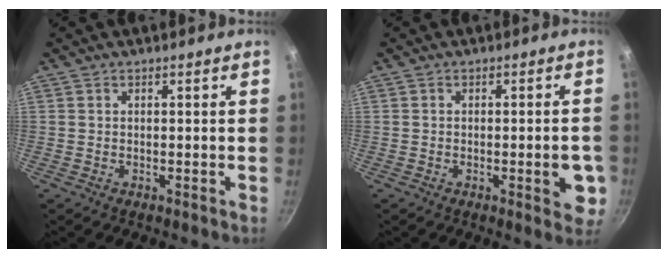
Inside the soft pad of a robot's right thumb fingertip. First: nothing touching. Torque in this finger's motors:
{"motor_torque": [0.64, 0.73, -0.13, 0.05, 0.23]}